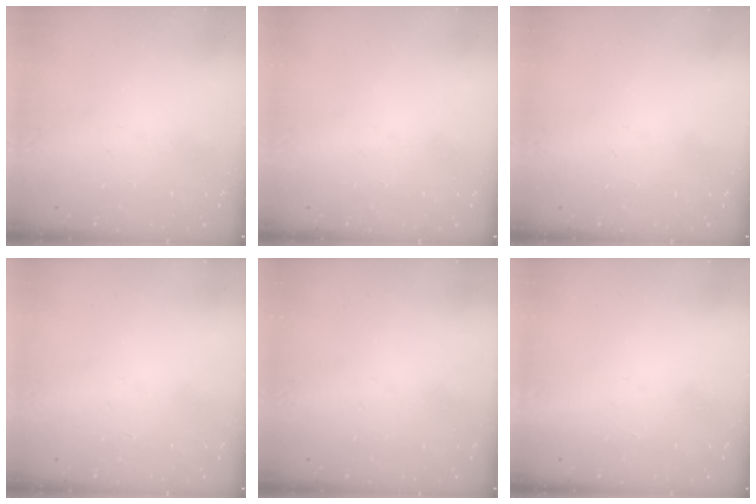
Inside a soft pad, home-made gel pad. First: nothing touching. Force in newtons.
{"total": 0.0}
{"total": 0.0}
{"total": 0.0}
{"total": 0.0}
{"total": 1.5, "press": 1.5, "slide": 0.1}